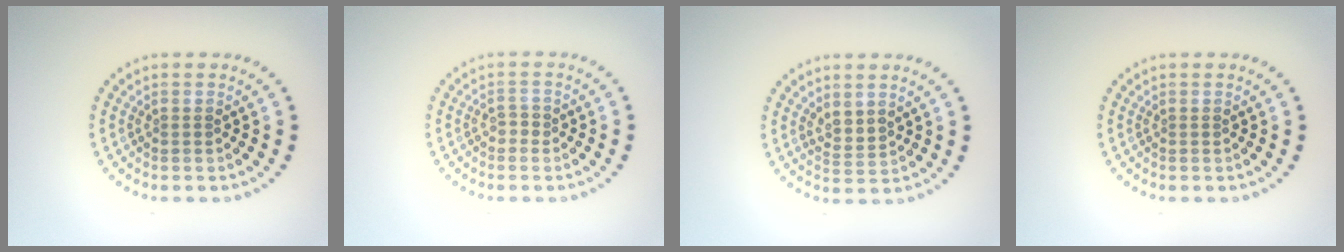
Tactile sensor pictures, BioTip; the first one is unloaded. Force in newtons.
{"total": 1.0, "press": 0.9, "slide": 0.5}
{"total": 2.0, "press": 1.4, "slide": 1.3}
{"total": 0.0}